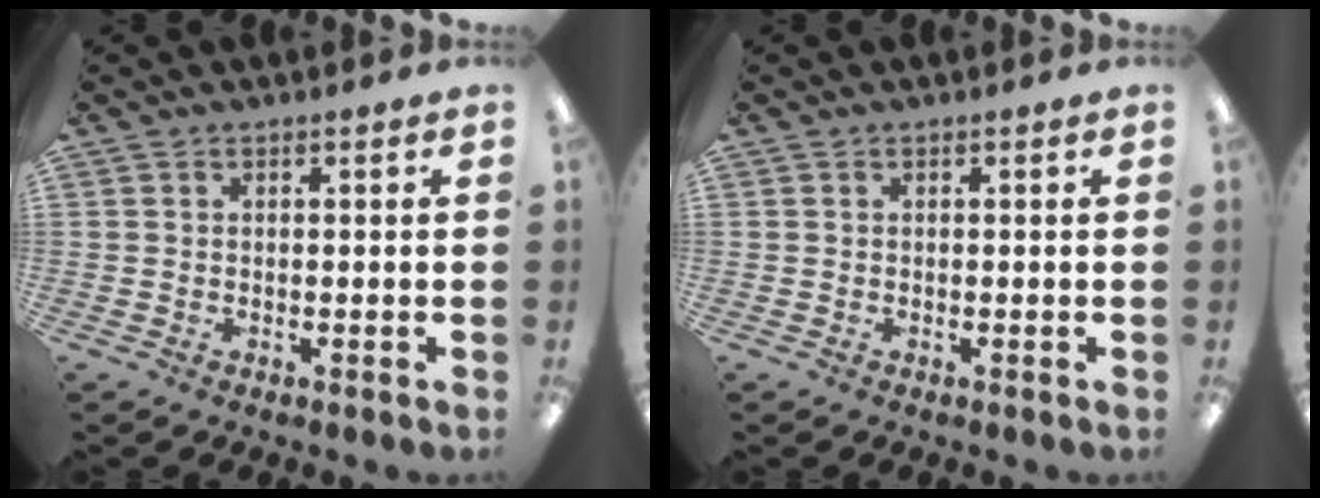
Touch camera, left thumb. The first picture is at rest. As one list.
[{"total": 0.0}]